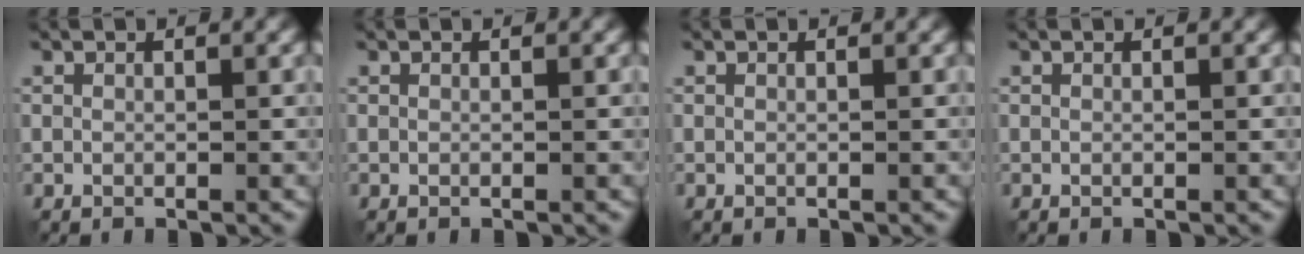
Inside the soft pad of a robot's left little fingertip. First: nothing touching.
{"total": 0.0}
{"total": 0.0}
{"total": 0.0}